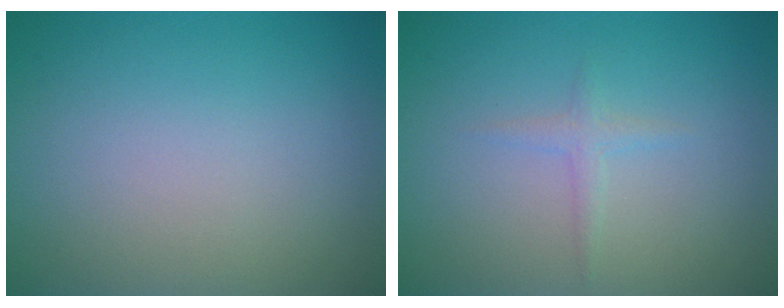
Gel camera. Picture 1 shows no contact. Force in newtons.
{"total": 1.1, "press": 1.1, "slide": 0.0}